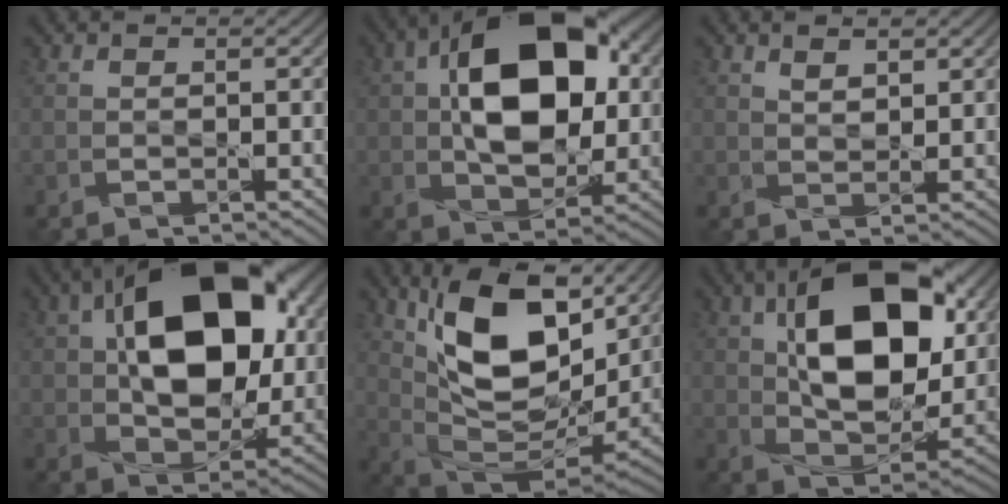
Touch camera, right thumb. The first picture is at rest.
{"total": 14.1, "force": [2.3, 8.5, 11.0], "torque": [-0.180, 0.021, 0.036]}
{"total": 2.2, "force": [1.7, 0.6, 1.2], "torque": [-0.019, -0.003, 0.036]}
{"total": 16.2, "force": [3.6, 10.1, 12.1], "torque": [-0.197, 0.027, 0.058]}
{"total": 15.1, "force": [6.8, 7.7, 11.1], "torque": [-0.210, 0.002, 0.132]}
{"total": 15.4, "force": [4.3, 8.6, 12.1], "torque": [-0.211, 0.017, 0.071]}